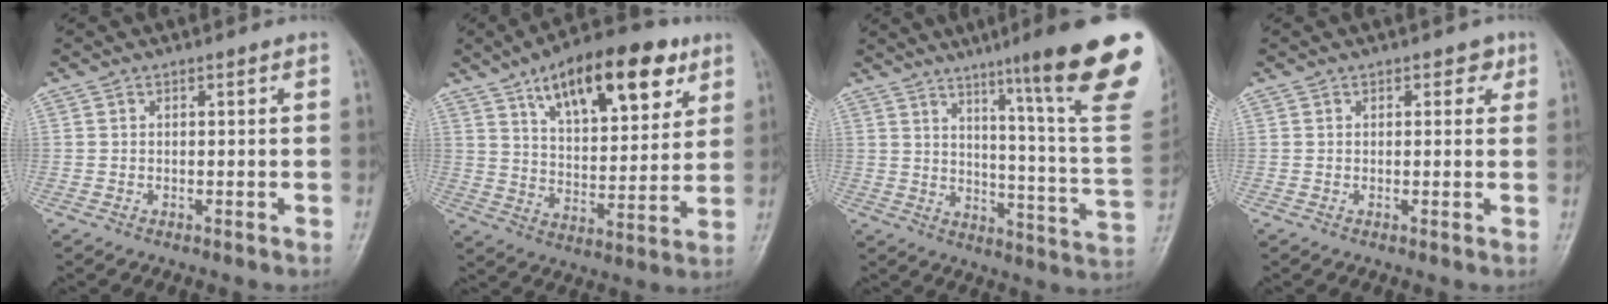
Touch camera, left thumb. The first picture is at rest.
{"total": 20.5, "force": [10.9, 8.9, 14.8], "torque": [-0.190, -0.031, 0.177]}
{"total": 24.1, "force": [13.8, 1.2, 19.8], "torque": [-0.245, -0.074, 0.187]}
{"total": 2.1, "force": [1.0, 1.5, 1.2], "torque": [0.005, -0.001, 0.007]}